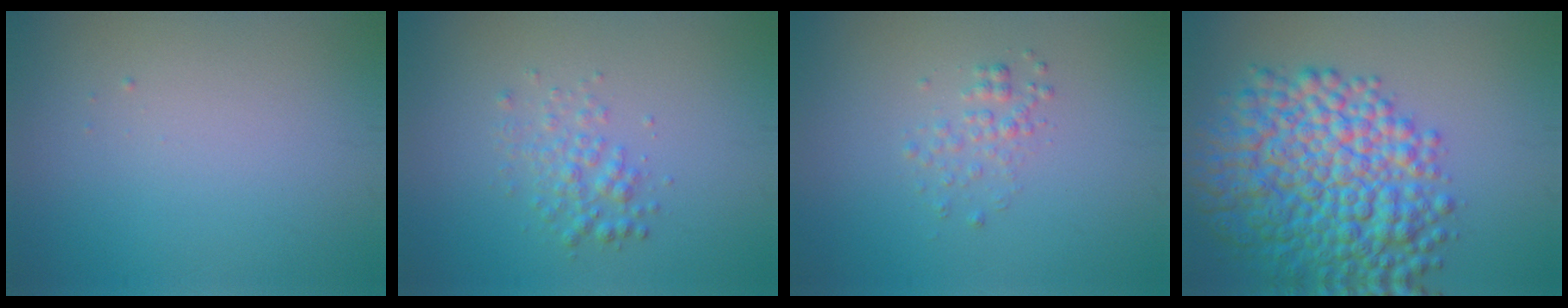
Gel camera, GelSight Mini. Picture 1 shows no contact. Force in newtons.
{"total": 2.1, "press": 2.1, "slide": 0.0}
{"total": 1.4, "press": 1.4, "slide": 0.1}
{"total": 10.5, "press": 10.5, "slide": 0.0}